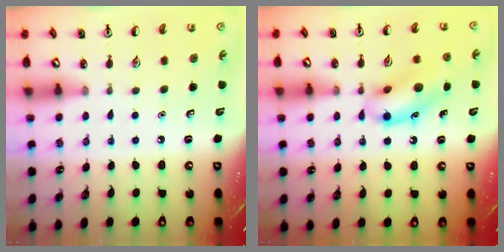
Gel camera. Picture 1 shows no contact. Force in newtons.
{"total": 13.0, "press": 12.7, "slide": 2.6}